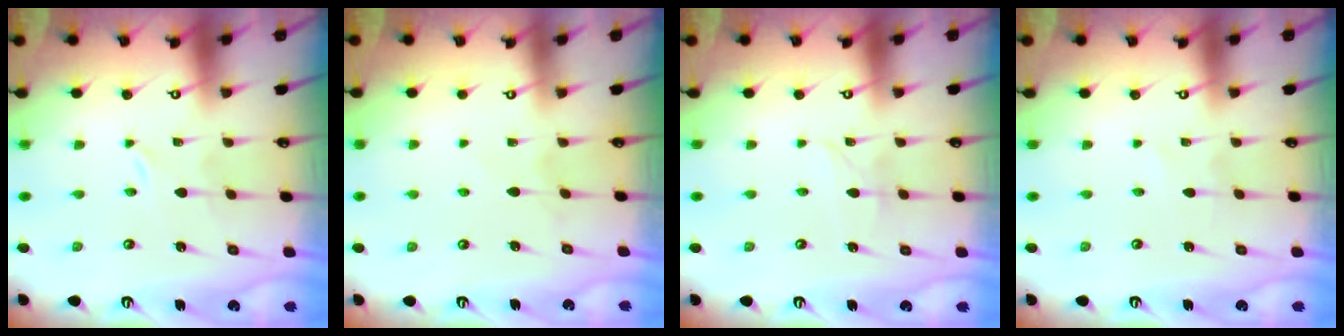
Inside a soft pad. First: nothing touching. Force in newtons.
{"total": 4.3, "press": 4.2, "slide": 0.6}
{"total": 3.0, "press": 3.0, "slide": 0.3}
{"total": 2.6, "press": 2.5, "slide": 0.4}